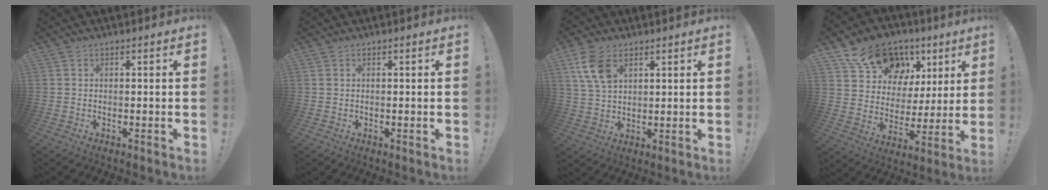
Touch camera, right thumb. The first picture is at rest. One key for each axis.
{"total": 0.0}
{"total": 9.4, "fx": 4.6, "fy": 5.7, "fz": 6.0, "tx": -0.116, "ty": -0.007, "tz": 0.091}
{"total": 18.2, "fx": 10.7, "fy": 12.8, "fz": 7.2, "tx": -0.107, "ty": -0.062, "tz": 0.212}